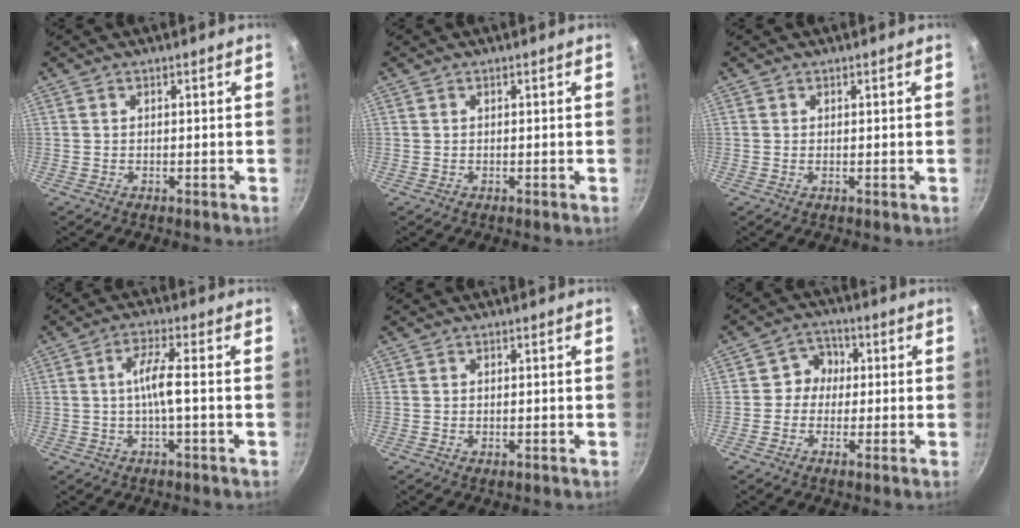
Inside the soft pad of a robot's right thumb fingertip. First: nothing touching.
{"total": 0.0}
{"total": 0.0}
{"total": 5.2, "force": [-0.6, 0.5, 5.1], "torque": [-0.111, 0.014, -0.015]}
{"total": 0.8, "force": [-0.1, 0.4, 0.7], "torque": [-0.010, -0.001, -0.003]}
{"total": 5.1, "force": [0.1, 4.8, 1.7], "torque": [0.013, 0.011, -0.014]}